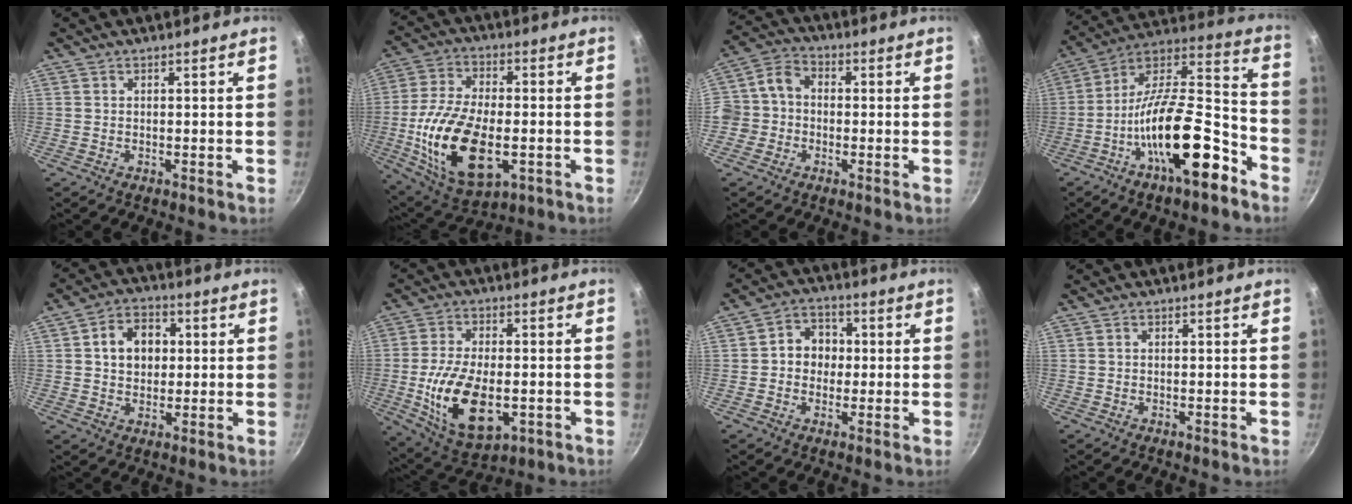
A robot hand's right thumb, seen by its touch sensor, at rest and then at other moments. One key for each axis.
{"total": 19.6, "fx": -4.1, "fy": 10.1, "fz": 16.3, "tx": -0.305, "ty": 0.009, "tz": -0.066}
{"total": 7.0, "fx": -1.3, "fy": 6.0, "fz": 3.3, "tx": -0.029, "ty": 0.021, "tz": -0.043}
{"total": 23.2, "fx": -10.4, "fy": 8.5, "fz": 18.8, "tx": -0.281, "ty": 0.069, "tz": -0.188}
{"total": 8.4, "fx": 1.4, "fy": 6.6, "fz": 5.0, "tx": -0.054, "ty": 0.009, "tz": 0.017}
{"total": 16.1, "fx": -3.3, "fy": 8.5, "fz": 13.3, "tx": -0.237, "ty": 0.001, "tz": -0.047}
{"total": 6.6, "fx": 0.1, "fy": 5.7, "fz": 3.2, "tx": -0.013, "ty": 0.013, "tz": -0.010}
{"total": 0.0}